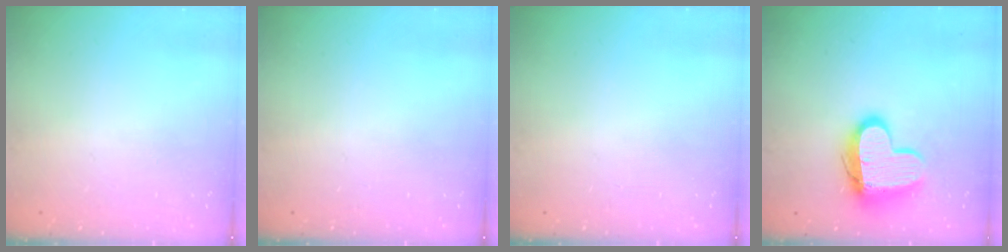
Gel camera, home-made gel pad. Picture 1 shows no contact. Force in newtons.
{"total": 0.0}
{"total": 0.0}
{"total": 13.5, "press": 13.5, "slide": 1.2}